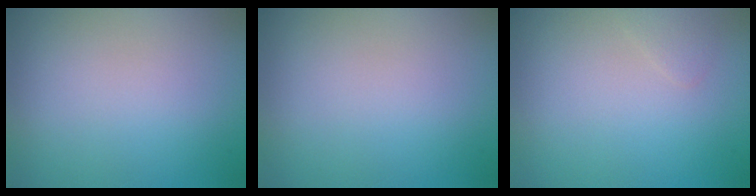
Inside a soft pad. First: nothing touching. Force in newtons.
{"total": 0.0}
{"total": 0.6, "press": 0.6, "slide": 0.0}